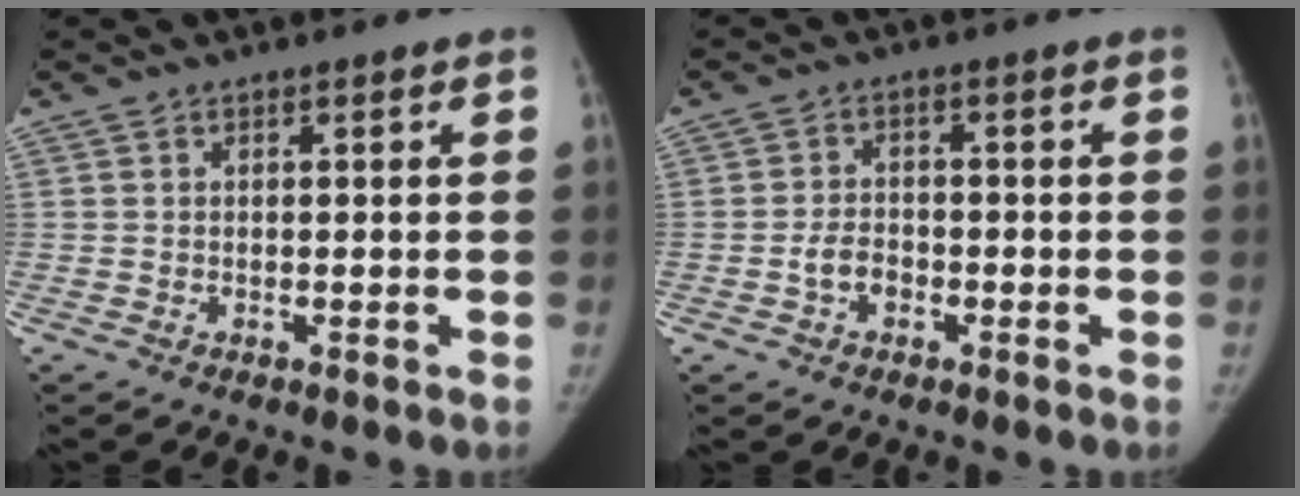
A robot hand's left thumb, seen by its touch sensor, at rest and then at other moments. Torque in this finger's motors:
{"motor_torque": [-0.21, 0.22, 0.18, 0.33, 0.08]}